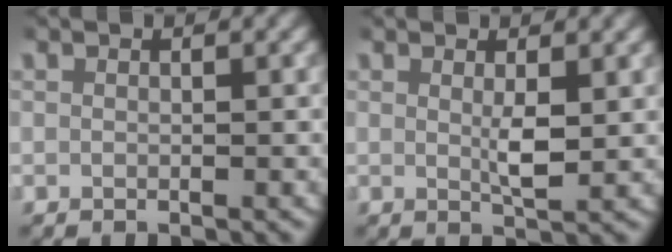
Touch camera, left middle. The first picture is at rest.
{"total": 1.9, "force": [0.6, 0.3, 1.8], "torque": [-0.033, -0.011, 0.014]}